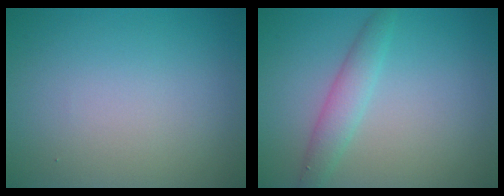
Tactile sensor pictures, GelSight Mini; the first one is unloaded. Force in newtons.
{"total": 2.4, "press": 2.4, "slide": 0.1}